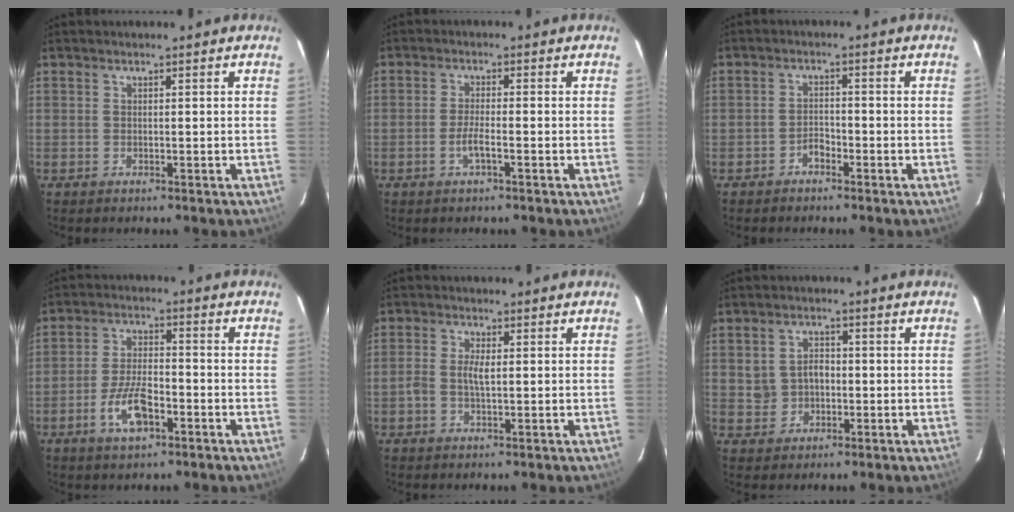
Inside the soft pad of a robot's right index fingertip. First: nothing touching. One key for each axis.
{"total": 3.0, "fx": -1.5, "fy": 0.2, "fz": 2.5, "tx": -0.055, "ty": 0.000, "tz": -0.029}
{"total": 2.1, "fx": -1.8, "fy": 1.0, "fz": 0.7, "tx": -0.015, "ty": 0.004, "tz": -0.028}
{"total": 8.2, "fx": -3.9, "fy": 3.4, "fz": 6.4, "tx": -0.135, "ty": 0.000, "tz": -0.069}
{"total": 2.9, "fx": -0.2, "fy": 1.1, "fz": 2.7, "tx": -0.059, "ty": 0.005, "tz": -0.007}
{"total": 4.3, "fx": -0.2, "fy": 3.7, "fz": 2.0, "tx": -0.039, "ty": 0.013, "tz": 0.004}